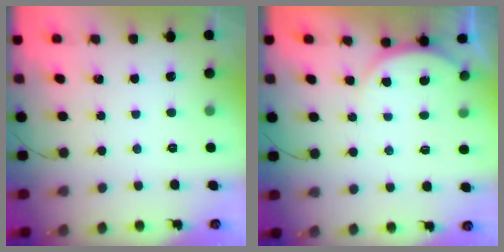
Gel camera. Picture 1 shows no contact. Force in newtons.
{"total": 4.2, "press": 4.2, "slide": 0.6}